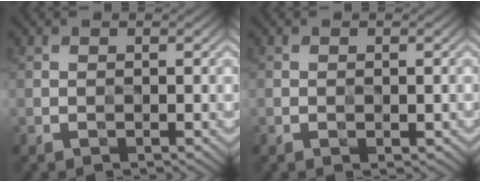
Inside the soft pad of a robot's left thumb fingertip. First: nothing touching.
{"total": 0.8, "force": [-0.1, 0.6, 0.5], "torque": [-0.004, -0.005, -0.002]}